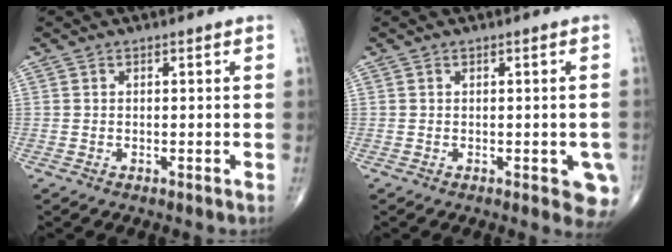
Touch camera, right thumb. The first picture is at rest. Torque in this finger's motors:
{"motor_torque": [1.39, 0.85, 0.45, -0.56, 0.19]}